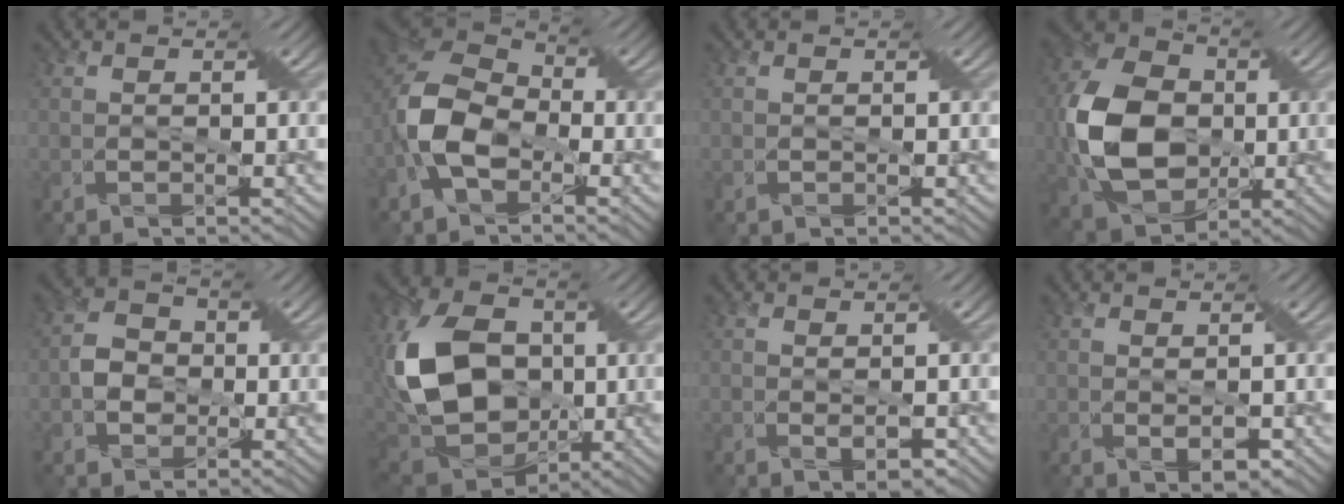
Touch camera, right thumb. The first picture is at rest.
{"total": 9.0, "force": [-3.4, 5.4, 6.4], "torque": [-0.173, -0.005, -0.078]}
{"total": 0.0}
{"total": 12.7, "force": [-1.3, 9.1, 8.7], "torque": [-0.223, 0.006, -0.027]}
{"total": 3.2, "force": [-1.2, 2.6, 1.4], "torque": [-0.048, 0.001, -0.029]}
{"total": 15.0, "force": [0.3, 10.7, 10.6], "torque": [-0.271, -0.008, 0.002]}
{"total": 2.0, "force": [-0.4, 0.6, 1.9], "torque": [-0.038, -0.013, 0.000]}
{"total": 2.5, "force": [-0.2, 1.1, 2.3], "torque": [-0.045, -0.012, 0.005]}